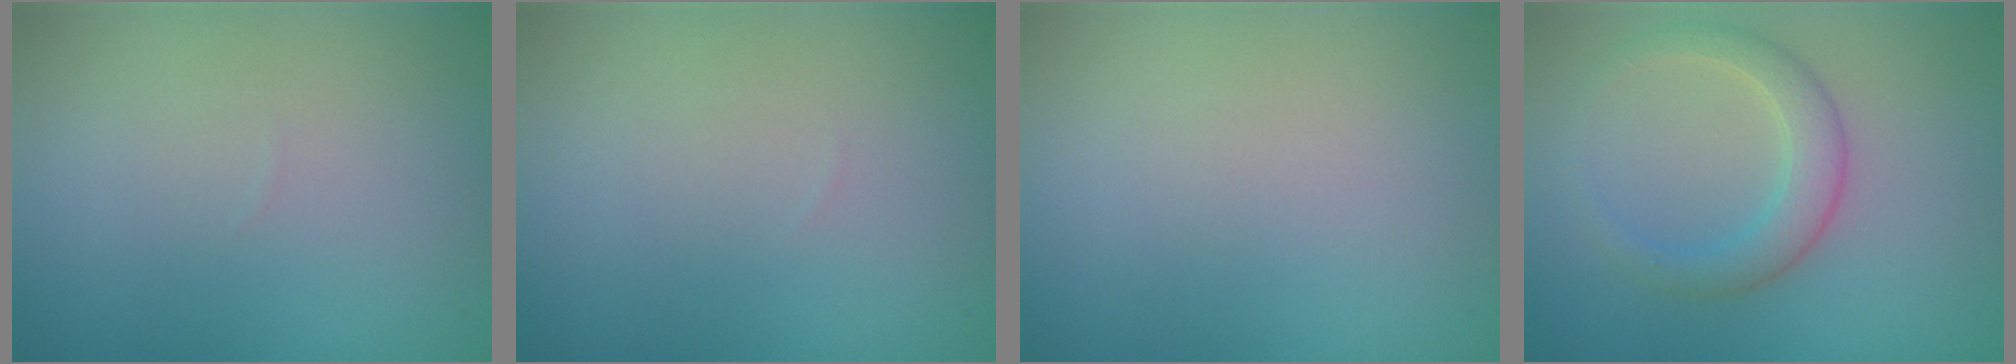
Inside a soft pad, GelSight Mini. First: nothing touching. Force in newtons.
{"total": 0.0}
{"total": 0.0}
{"total": 3.1, "press": 3.1, "slide": 0.1}